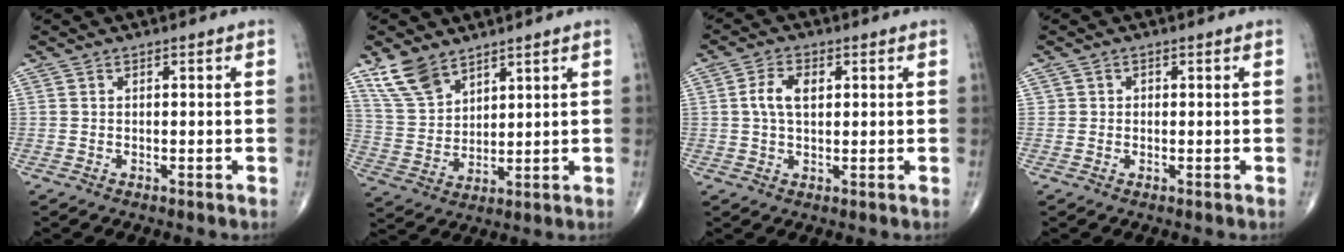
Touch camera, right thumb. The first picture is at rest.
{"total": 8.9, "force": [6.5, 4.5, 4.1], "torque": [-0.072, -0.026, 0.141]}
{"total": 5.1, "force": [1.0, 2.9, 4.1], "torque": [-0.083, 0.007, 0.018]}
{"total": 0.9, "force": [0.0, 0.9, 0.1], "torque": [0.006, 0.004, -0.002]}